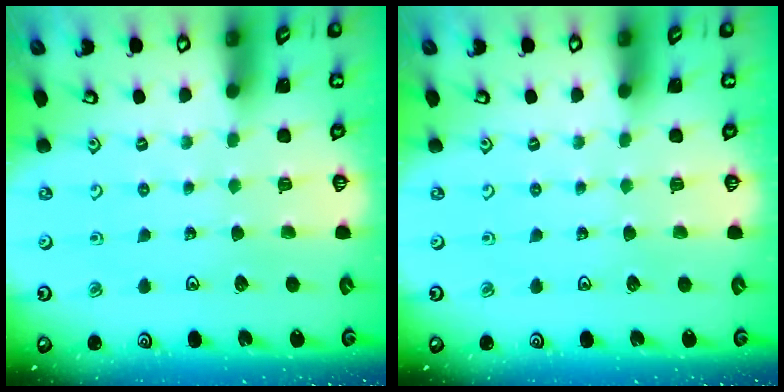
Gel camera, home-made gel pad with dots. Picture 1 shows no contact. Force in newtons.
{"total": 0.0}